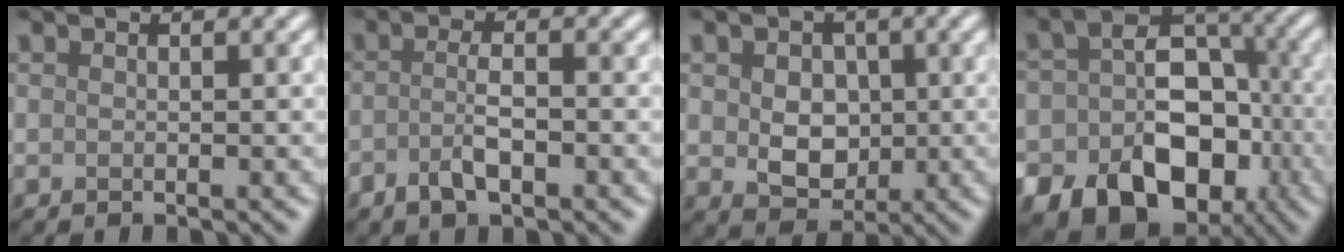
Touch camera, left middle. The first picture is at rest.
{"total": 2.7, "force": [-1.3, 0.8, 2.3], "torque": [-0.047, 0.005, -0.027]}
{"total": 4.6, "force": [0.2, 3.5, 3.1], "torque": [-0.049, -0.002, 0.007]}
{"total": 14.7, "force": [-6.0, 11.3, 7.3], "torque": [-0.076, -0.017, -0.109]}